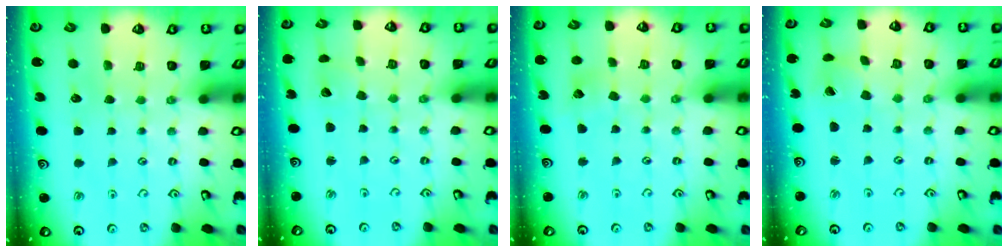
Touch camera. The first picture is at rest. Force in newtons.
{"total": 2.4, "press": 2.4, "slide": 0.2}
{"total": 4.6, "press": 4.6, "slide": 0.5}
{"total": 1.0, "press": 1.0, "slide": 0.1}